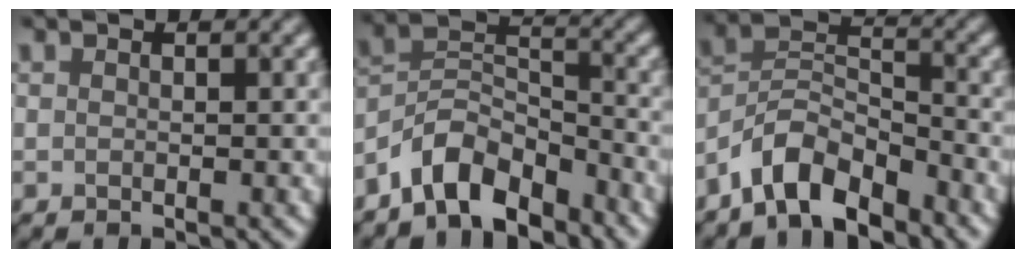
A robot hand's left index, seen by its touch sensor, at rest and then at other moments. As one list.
[{"total": 6.4, "force": [-5.5, 2.3, 2.1], "torque": [-0.035, 0.007, -0.097]}, {"total": 5.9, "force": [-5.2, 1.8, 2.1], "torque": [-0.038, 0.006, -0.092]}]